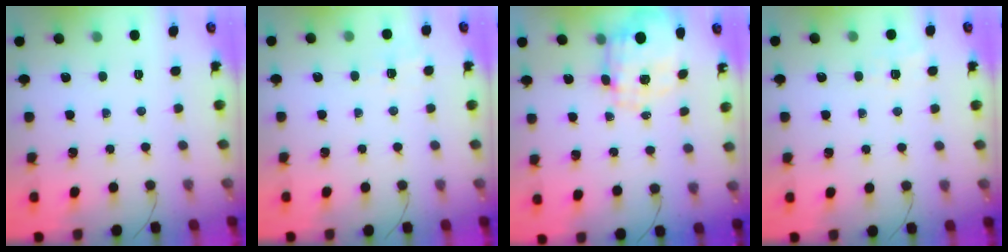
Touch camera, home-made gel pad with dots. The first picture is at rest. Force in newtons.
{"total": 2.0, "press": 1.0, "slide": 1.7}
{"total": 3.5, "press": 3.2, "slide": 1.4}
{"total": 1.4, "press": 0.6, "slide": 1.3}